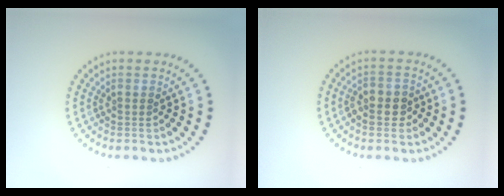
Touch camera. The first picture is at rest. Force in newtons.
{"total": 2.6, "press": 2.4, "slide": 0.7}